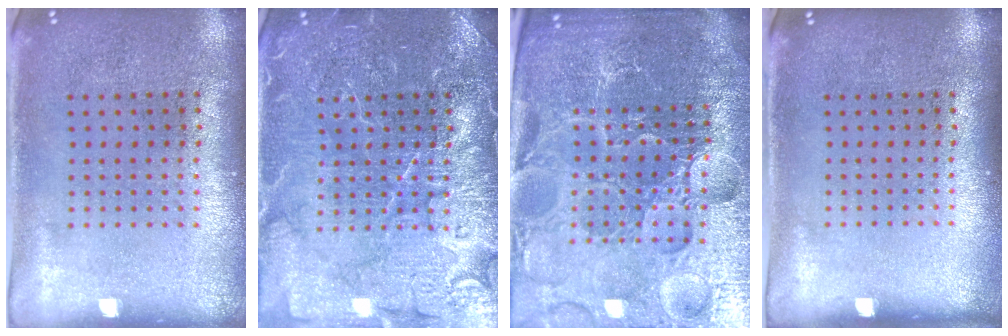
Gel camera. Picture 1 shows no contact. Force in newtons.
{"total": 7.1, "press": 7.0, "slide": 1.0}
{"total": 6.2, "press": 5.6, "slide": 2.8}
{"total": 0.0}